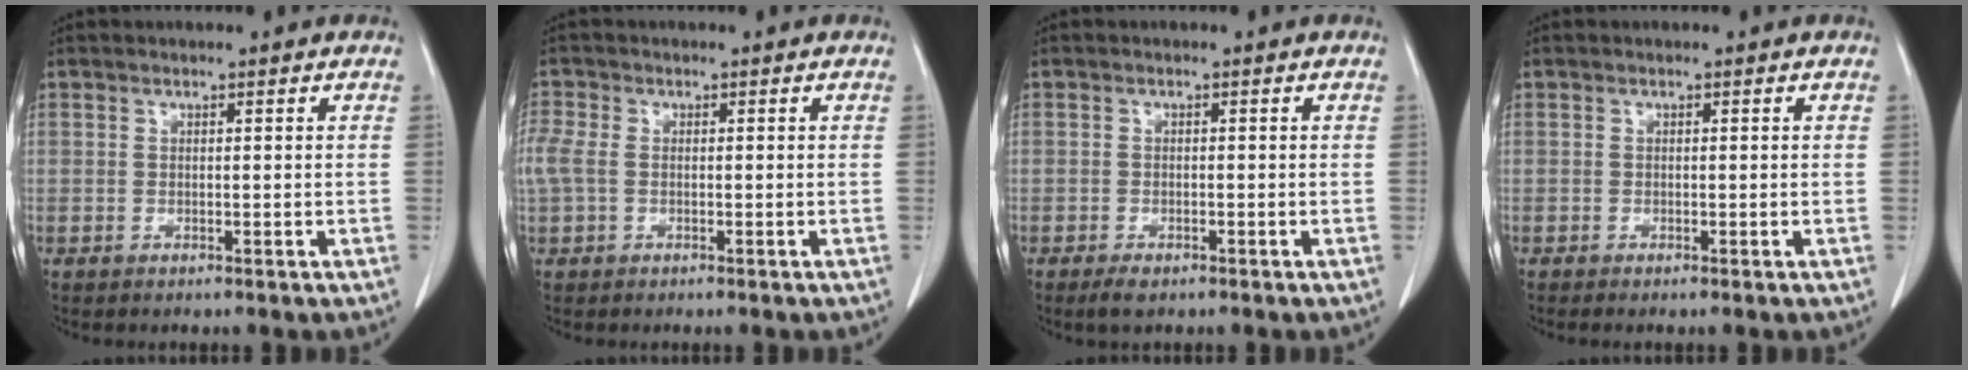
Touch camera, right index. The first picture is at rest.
{"total": 4.6, "force": [-0.2, 3.2, 3.3], "torque": [-0.112, 0.018, 0.002]}
{"total": 2.0, "force": [-1.4, 0.7, 1.2], "torque": [-0.026, -0.004, -0.020]}
{"total": 0.5, "force": [-0.3, -0.1, 0.4], "torque": [-0.009, -0.001, -0.006]}